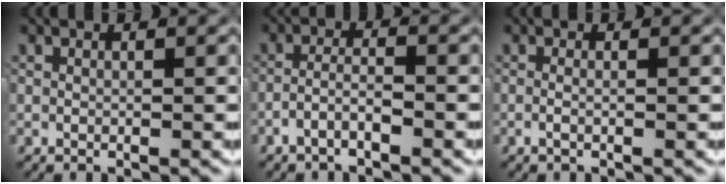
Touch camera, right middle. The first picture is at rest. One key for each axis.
{"total": 2.6, "fx": -2.1, "fy": 0.5, "fz": 1.3, "tx": -0.021, "ty": -0.003, "tz": -0.042}
{"total": 1.0, "fx": -0.6, "fy": -0.1, "fz": 0.8, "tx": -0.021, "ty": -0.006, "tz": -0.010}